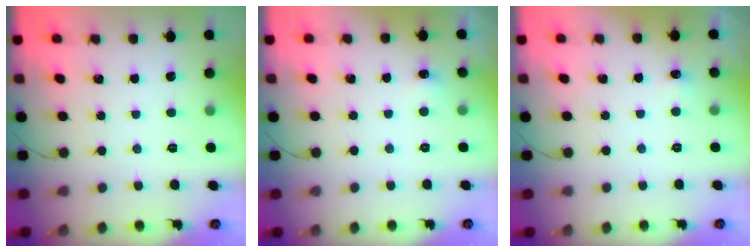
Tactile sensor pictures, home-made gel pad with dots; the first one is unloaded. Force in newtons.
{"total": 3.5, "press": 3.2, "slide": 1.4}
{"total": 3.0, "press": 2.7, "slide": 1.3}